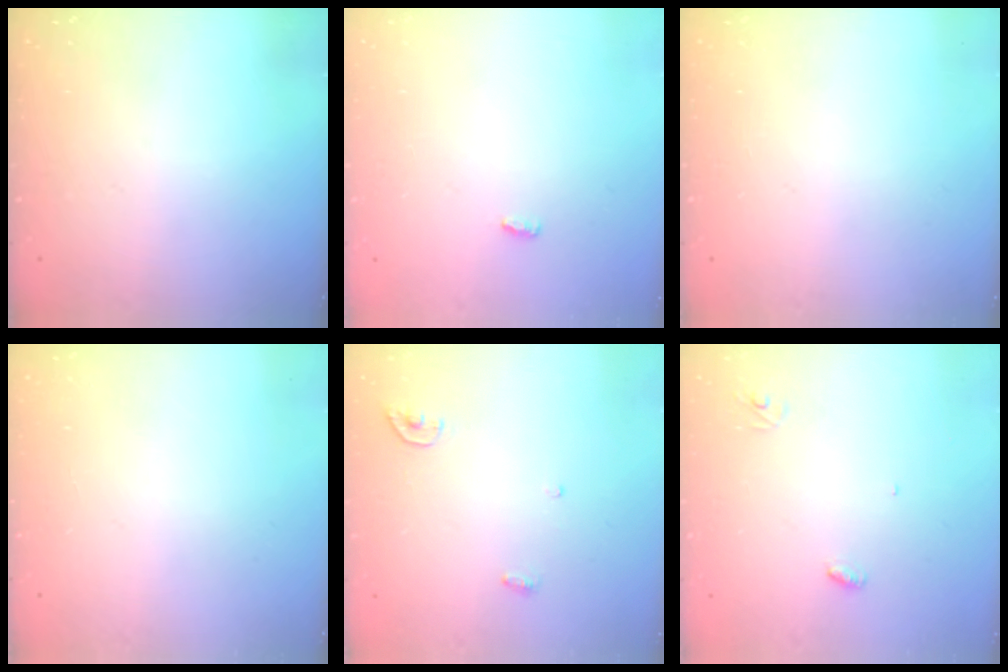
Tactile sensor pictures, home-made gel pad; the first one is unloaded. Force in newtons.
{"total": 2.9, "press": 2.6, "slide": 1.3}
{"total": 0.0}
{"total": 0.0}
{"total": 4.3, "press": 4.3, "slide": 0.4}
{"total": 3.2, "press": 3.2, "slide": 0.3}